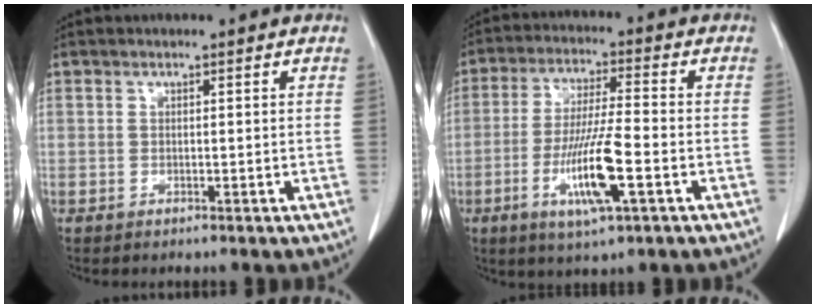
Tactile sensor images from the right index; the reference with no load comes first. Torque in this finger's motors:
{"motor_torque": [1.70, -0.43, 0.78, 0.21]}